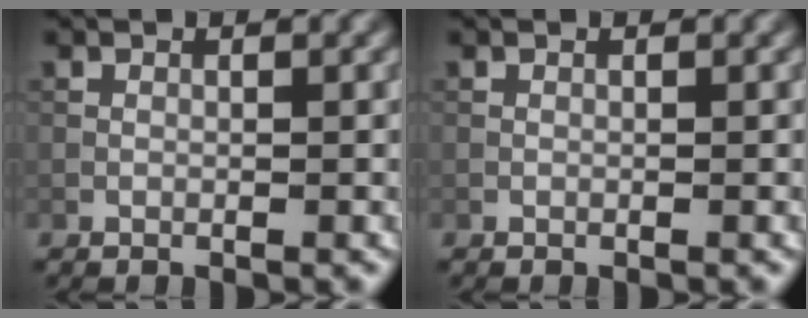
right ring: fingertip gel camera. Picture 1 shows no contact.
{"total": 0.0}